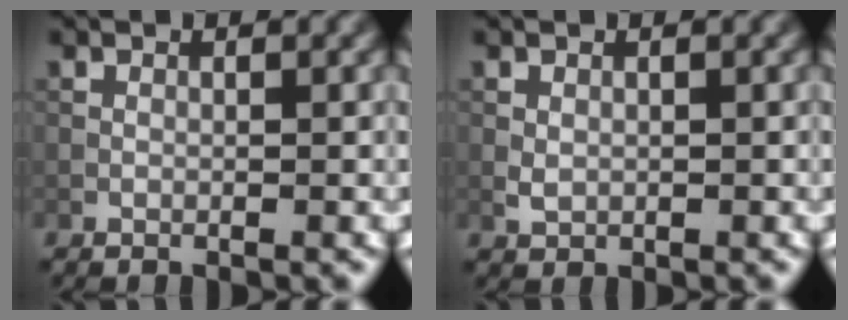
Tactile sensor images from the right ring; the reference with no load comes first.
{"total": 0.9, "force": [0.1, 0.8, 0.5], "torque": [-0.012, -0.001, 0.003]}